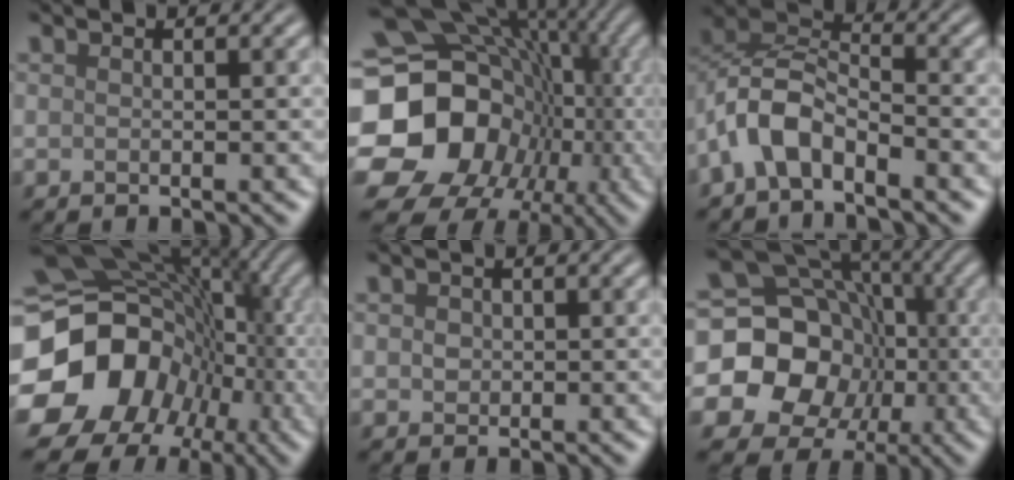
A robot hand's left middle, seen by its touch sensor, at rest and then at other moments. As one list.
[{"total": 21.0, "force": [-3.0, 18.3, 9.9], "torque": [-0.157, -0.002, -0.077]}, {"total": 4.7, "force": [-2.8, 2.3, 2.9], "torque": [-0.056, 0.015, -0.064]}, {"total": 17.6, "force": [-3.3, 14.9, 8.8], "torque": [-0.181, -0.015, -0.050]}, {"total": 1.3, "force": [0.3, 1.2, 0.5], "torque": [-0.002, 0.005, -0.002]}, {"total": 20.1, "force": [-2.4, 18.5, 7.4], "torque": [-0.157, 0.005, -0.081]}]